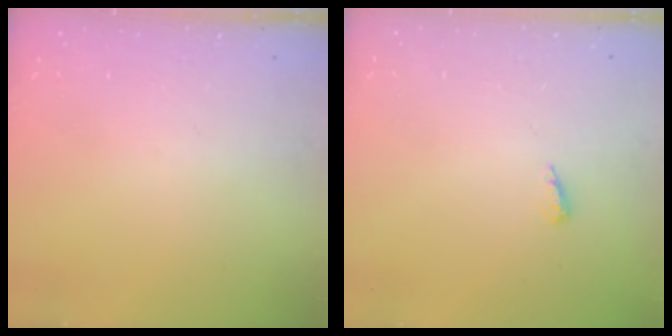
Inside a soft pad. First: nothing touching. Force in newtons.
{"total": 6.0, "press": 6.0, "slide": 0.6}